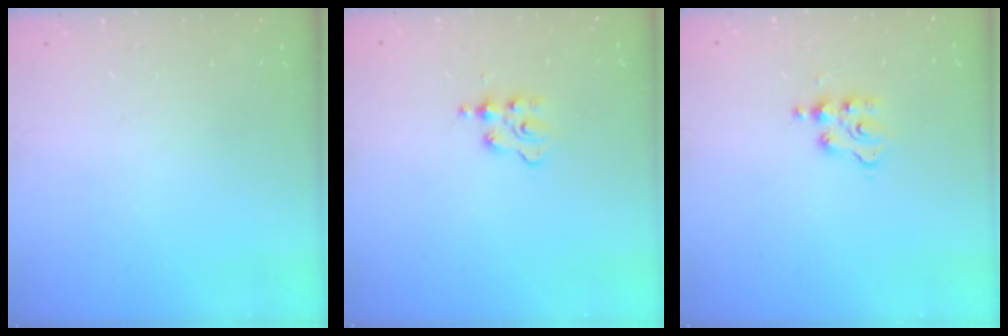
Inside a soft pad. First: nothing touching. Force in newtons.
{"total": 2.2, "press": 2.1, "slide": 0.3}
{"total": 4.3, "press": 4.2, "slide": 0.5}